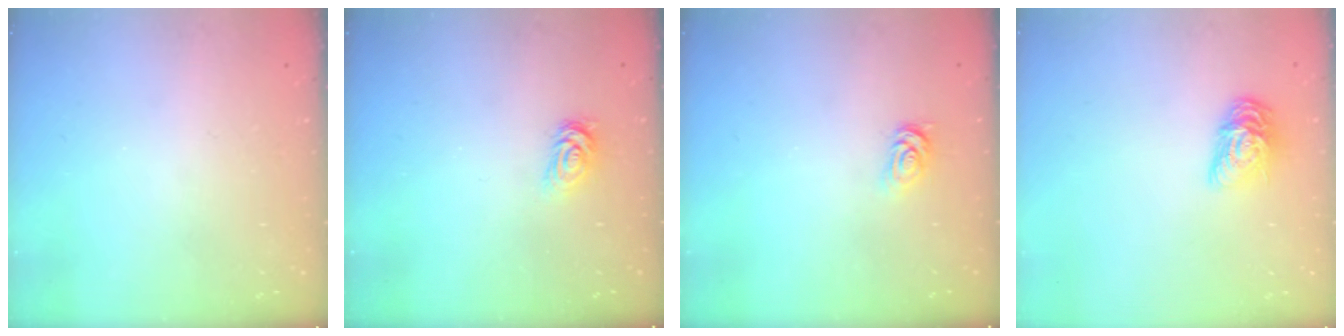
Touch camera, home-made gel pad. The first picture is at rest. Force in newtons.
{"total": 2.7, "press": 2.7, "slide": 0.4}
{"total": 2.5, "press": 2.5, "slide": 0.3}
{"total": 9.9, "press": 9.9, "slide": 0.3}